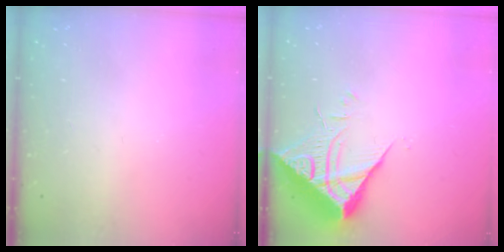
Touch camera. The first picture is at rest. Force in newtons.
{"total": 10.5, "press": 10.4, "slide": 1.0}